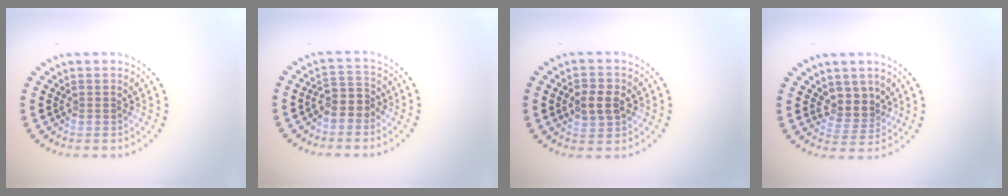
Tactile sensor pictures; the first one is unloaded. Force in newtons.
{"total": 2.5, "press": 2.2, "slide": 1.2}
{"total": 2.9, "press": 2.9, "slide": 0.1}
{"total": 2.6, "press": 2.1, "slide": 1.6}